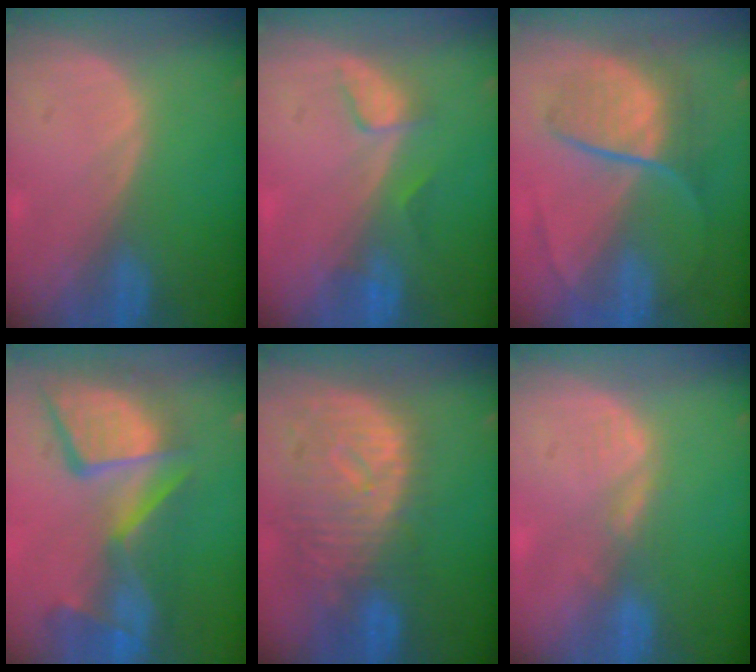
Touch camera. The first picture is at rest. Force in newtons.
{"total": 2.8, "press": 2.7, "slide": 0.4}
{"total": 7.2, "press": 7.0, "slide": 1.8}
{"total": 13.5, "press": 11.0, "slide": 7.8}
{"total": 10.8, "press": 9.7, "slide": 4.8}
{"total": 1.6, "press": 1.6, "slide": 0.2}